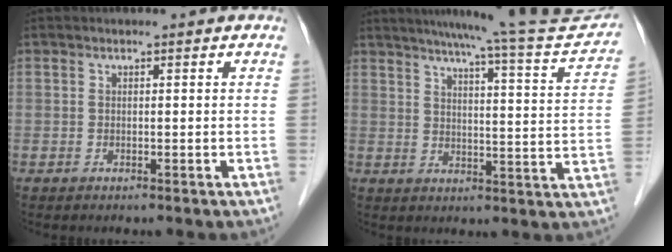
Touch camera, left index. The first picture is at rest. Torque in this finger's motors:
{"motor_torque": [0.27, -0.42, 0.24, 0.06]}